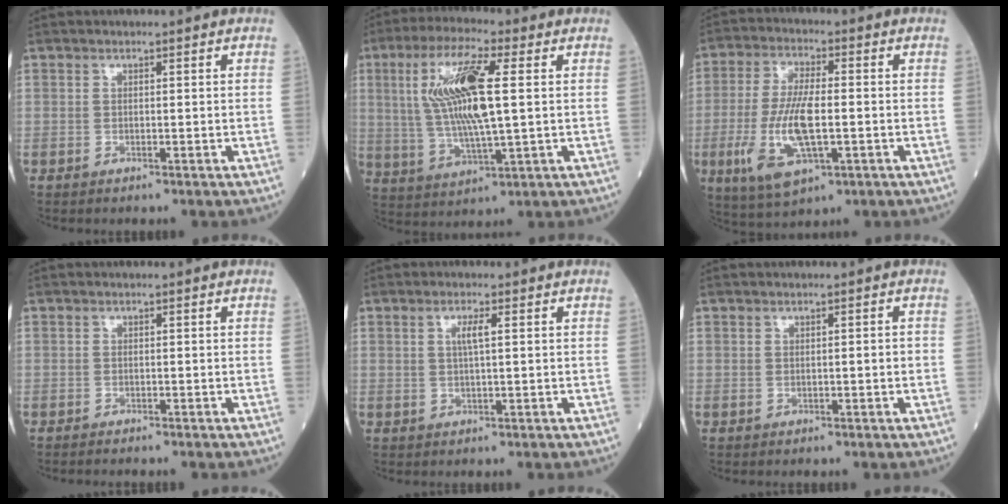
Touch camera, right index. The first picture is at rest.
{"total": 14.0, "force": [2.7, 2.2, 13.5], "torque": [-0.276, 0.007, 0.048]}
{"total": 11.6, "force": [-2.6, 3.4, 10.8], "torque": [-0.228, -0.010, -0.041]}
{"total": 0.8, "force": [-0.8, -0.1, 0.1], "torque": [-0.007, -0.003, -0.016]}
{"total": 2.1, "force": [0.6, 0.0, 2.0], "torque": [-0.042, 0.001, 0.011]}
{"total": 0.8, "force": [-0.1, 0.1, 0.8], "torque": [-0.013, 0.002, 0.001]}